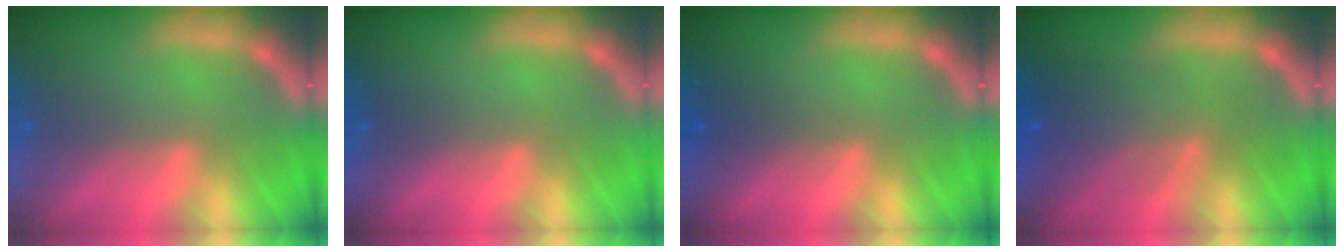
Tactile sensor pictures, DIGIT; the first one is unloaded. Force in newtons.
{"total": 0.0}
{"total": 1.5}
{"total": 6.5}